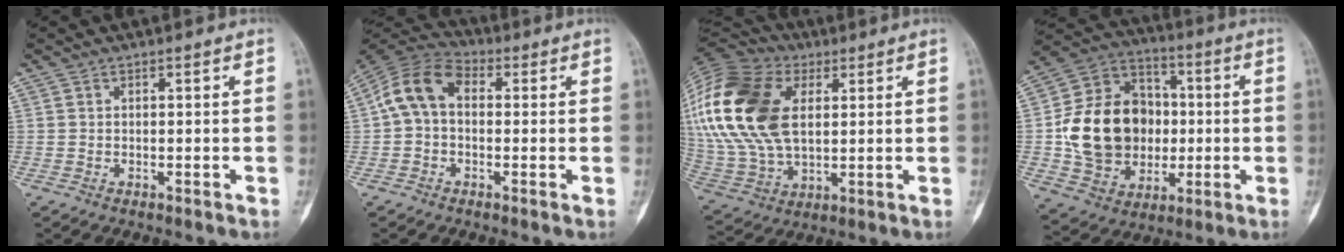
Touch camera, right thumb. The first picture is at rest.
{"total": 9.7, "force": [0.6, 6.8, 6.9], "torque": [-0.122, 0.031, -0.003]}
{"total": 28.4, "force": [7.2, 17.7, 21.0], "torque": [-0.474, 0.014, 0.136]}
{"total": 20.9, "force": [-0.6, 16.7, 12.4], "torque": [-0.187, 0.026, 0.003]}